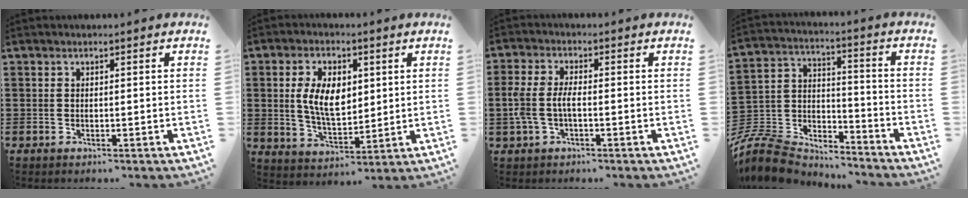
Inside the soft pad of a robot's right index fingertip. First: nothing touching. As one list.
[{"total": 8.0, "force": [1.3, 4.6, 6.4], "torque": [-0.131, 0.011, 0.020]}, {"total": 4.2, "force": [-0.9, 2.0, 3.6], "torque": [-0.094, -0.004, -0.025]}, {"total": 9.7, "force": [-9.0, 3.0, 2.3], "torque": [-0.076, 0.011, -0.185]}]